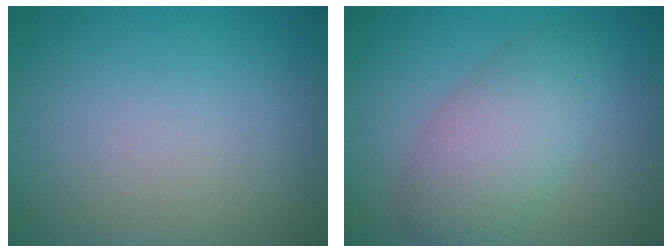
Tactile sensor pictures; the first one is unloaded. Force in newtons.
{"total": 5.3, "press": 5.3, "slide": 0.3}